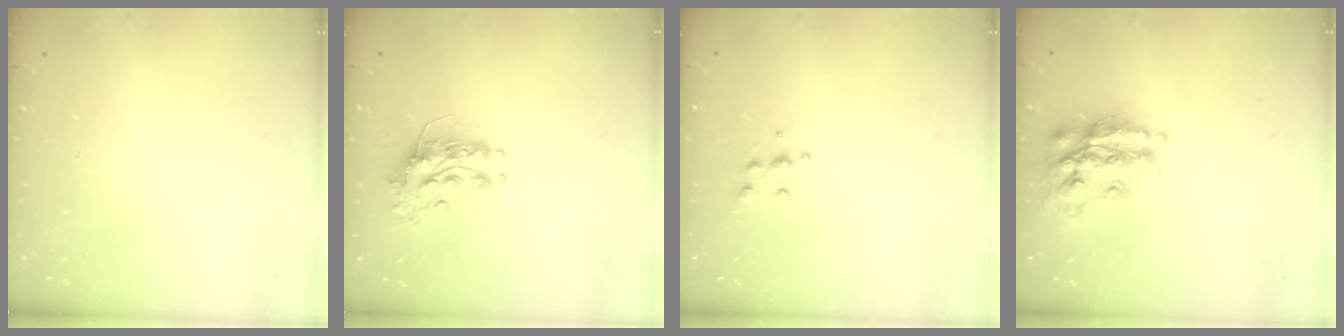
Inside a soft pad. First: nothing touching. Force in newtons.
{"total": 10.5, "press": 10.5, "slide": 0.3}
{"total": 5.3, "press": 5.2, "slide": 0.5}
{"total": 17.9, "press": 17.8, "slide": 1.3}